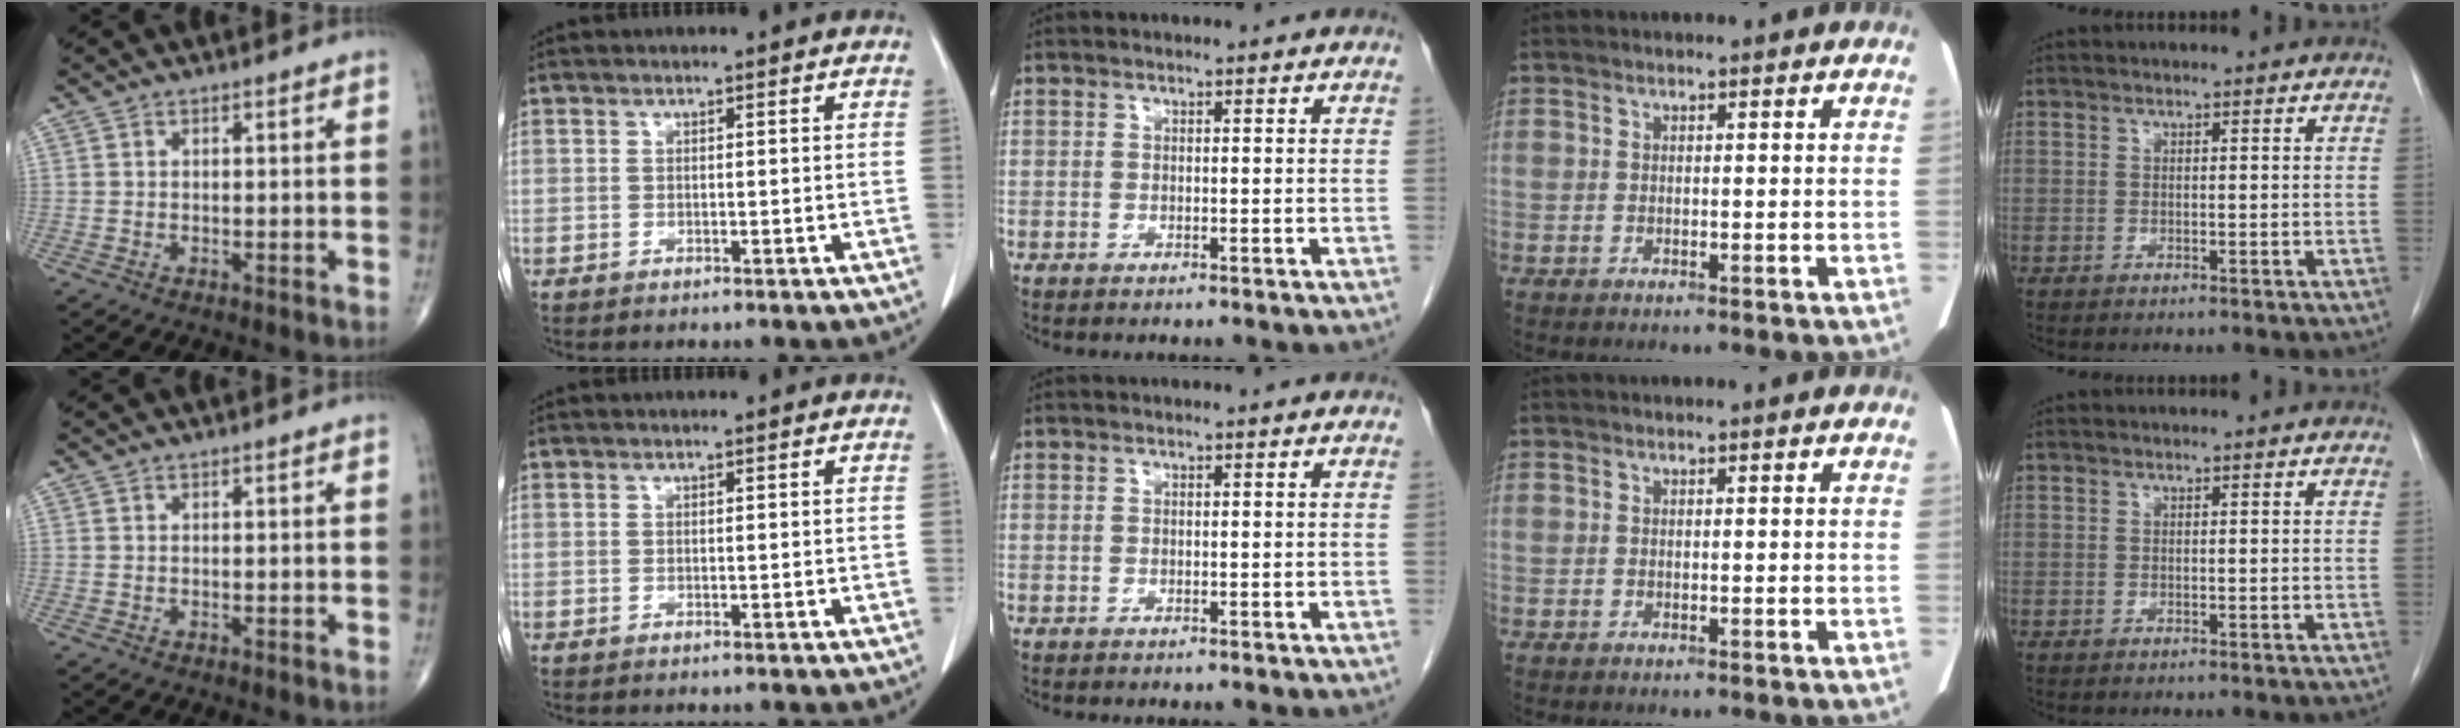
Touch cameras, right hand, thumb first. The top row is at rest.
{}